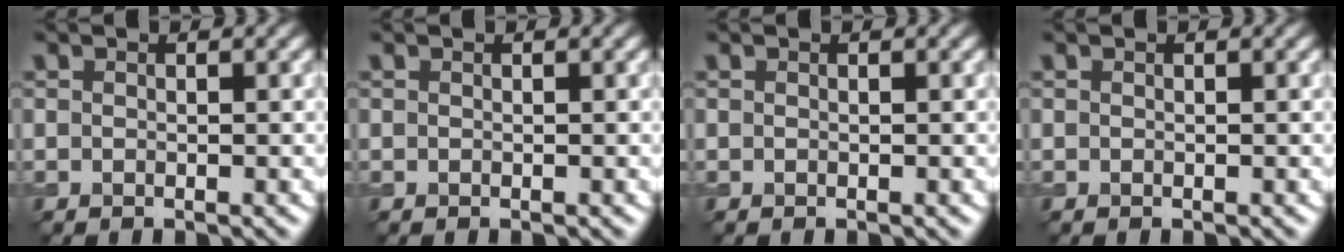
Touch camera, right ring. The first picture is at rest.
{"total": 0.0}
{"total": 0.0}
{"total": 0.0}